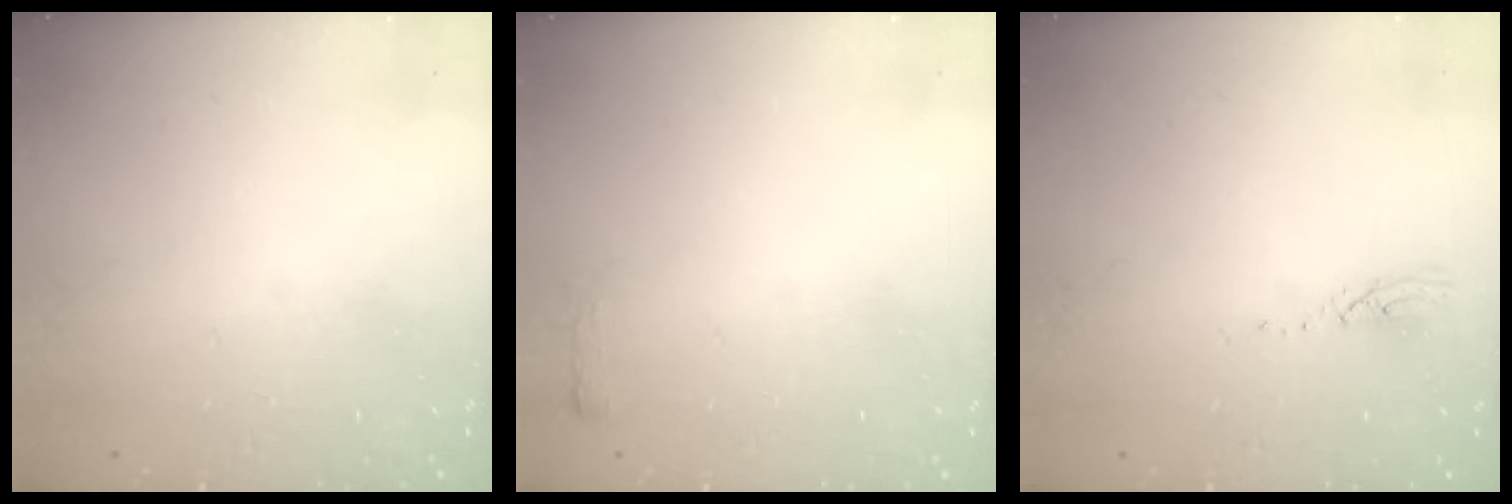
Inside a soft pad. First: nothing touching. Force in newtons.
{"total": 2.4, "press": 2.4, "slide": 0.4}
{"total": 3.2, "press": 3.2, "slide": 0.2}